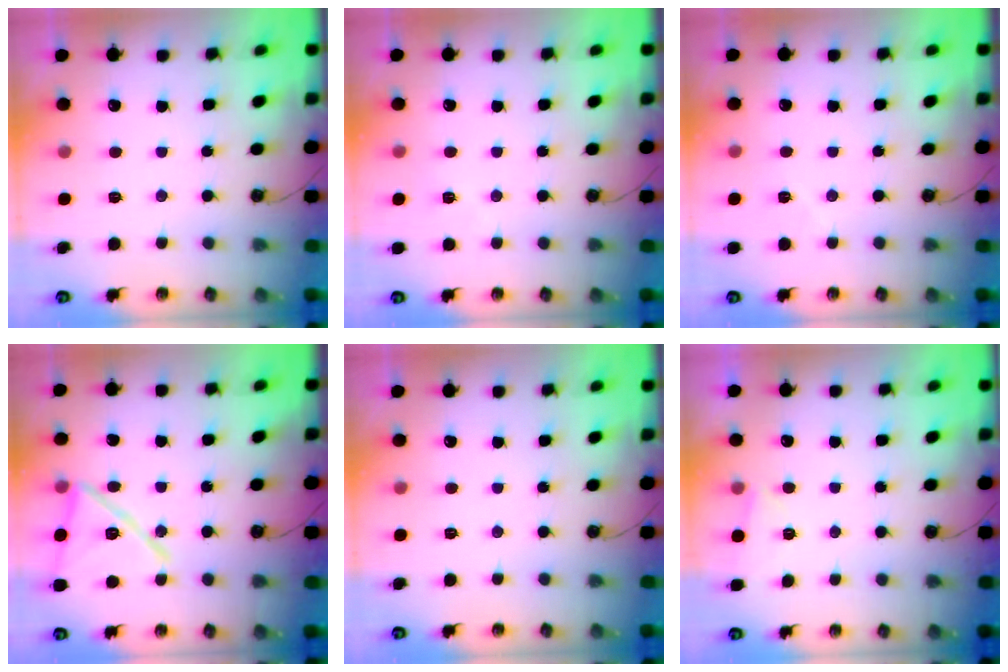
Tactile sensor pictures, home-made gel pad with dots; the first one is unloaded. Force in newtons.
{"total": 2.9, "press": 2.8, "slide": 0.7}
{"total": 4.1, "press": 3.6, "slide": 2.0}
{"total": 17.8, "press": 16.7, "slide": 6.1}
{"total": 0.0}
{"total": 2.0, "press": 1.9, "slide": 0.3}